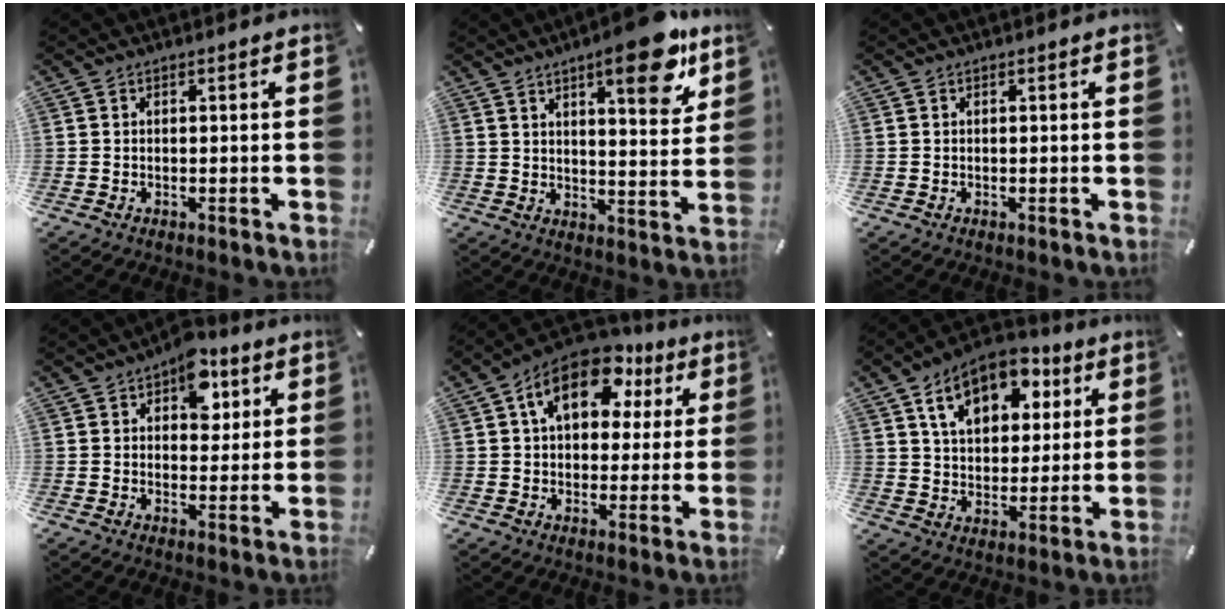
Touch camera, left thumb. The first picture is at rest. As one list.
[{"total": 13.9, "force": [8.9, 3.9, 9.9], "torque": [-0.130, -0.050, 0.139]}, {"total": 0.0}, {"total": 9.6, "force": [4.4, 6.1, 6.0], "torque": [-0.065, -0.011, 0.071]}, {"total": 15.1, "force": [6.0, 10.0, 9.7], "torque": [-0.150, -0.005, 0.105]}, {"total": 13.9, "force": [7.7, 9.1, 7.1], "torque": [-0.117, -0.025, 0.138]}]